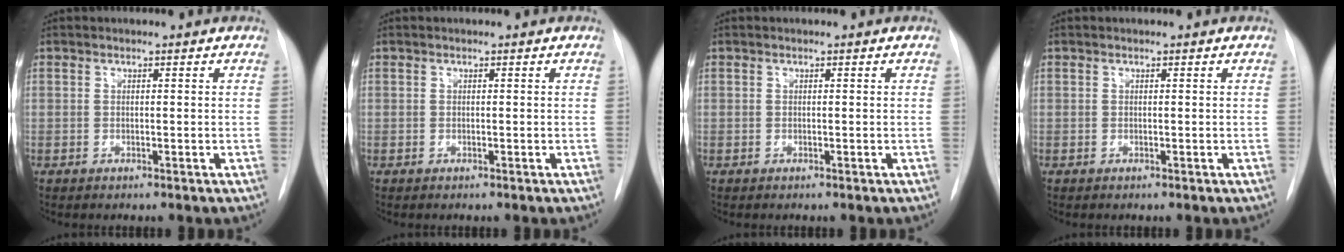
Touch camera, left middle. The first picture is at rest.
{"total": 0.0}
{"total": 0.0}
{"total": 0.0}